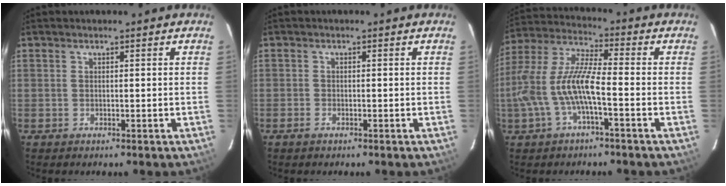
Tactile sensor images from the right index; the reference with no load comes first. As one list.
[{"total": 1.3, "force": [-1.0, 0.6, 0.6], "torque": [-0.015, -0.001, -0.021]}, {"total": 11.6, "force": [-3.4, 2.5, 10.8], "torque": [-0.232, 0.003, -0.062]}]